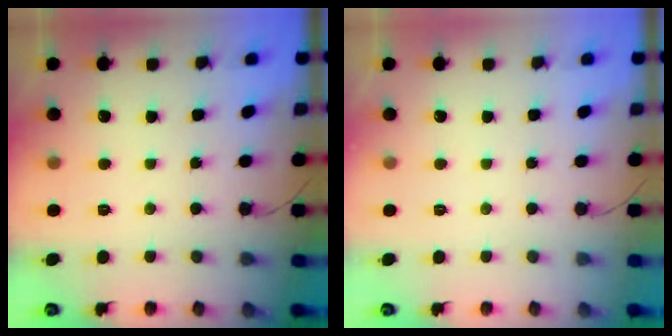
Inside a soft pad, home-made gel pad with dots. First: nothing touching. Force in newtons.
{"total": 0.0}